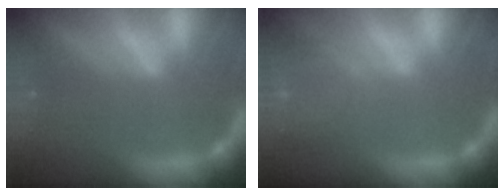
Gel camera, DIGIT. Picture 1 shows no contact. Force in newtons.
{"total": 6.5}